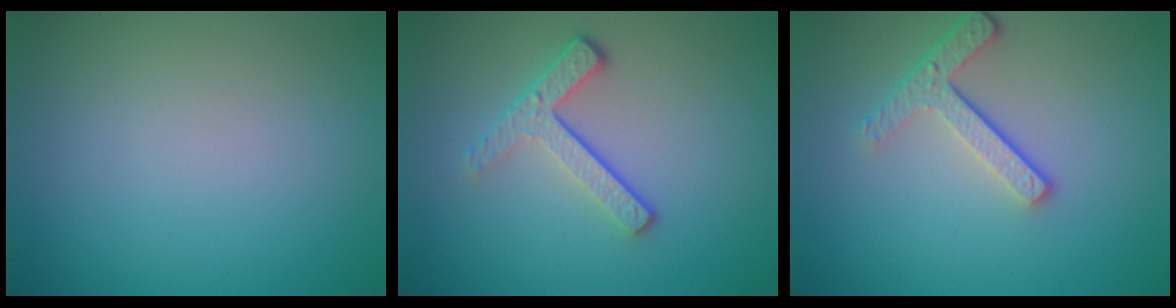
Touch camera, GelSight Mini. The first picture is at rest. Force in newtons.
{"total": 3.6, "press": 2.6, "slide": 2.5}
{"total": 3.4, "press": 2.5, "slide": 2.3}